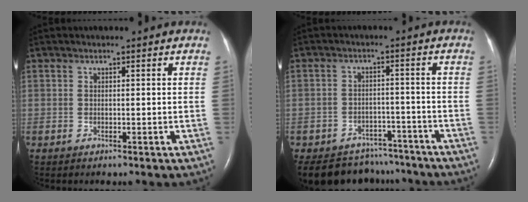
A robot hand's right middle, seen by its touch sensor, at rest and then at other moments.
{"total": 12.3, "force": [-10.9, 5.3, 1.7], "torque": [-0.036, 0.012, -0.143]}